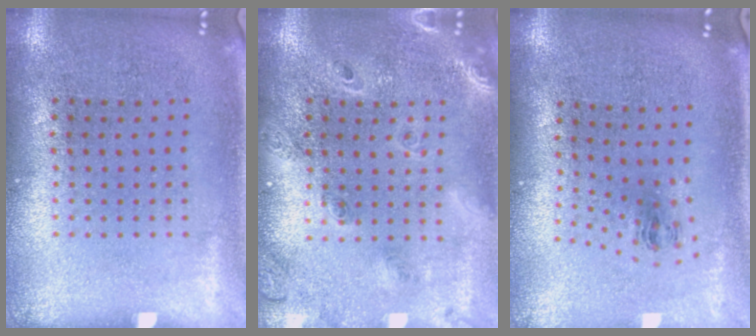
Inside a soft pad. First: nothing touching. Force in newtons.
{"total": 1.7, "press": 1.6, "slide": 0.8}
{"total": 0.9, "press": 0.4, "slide": 0.9}